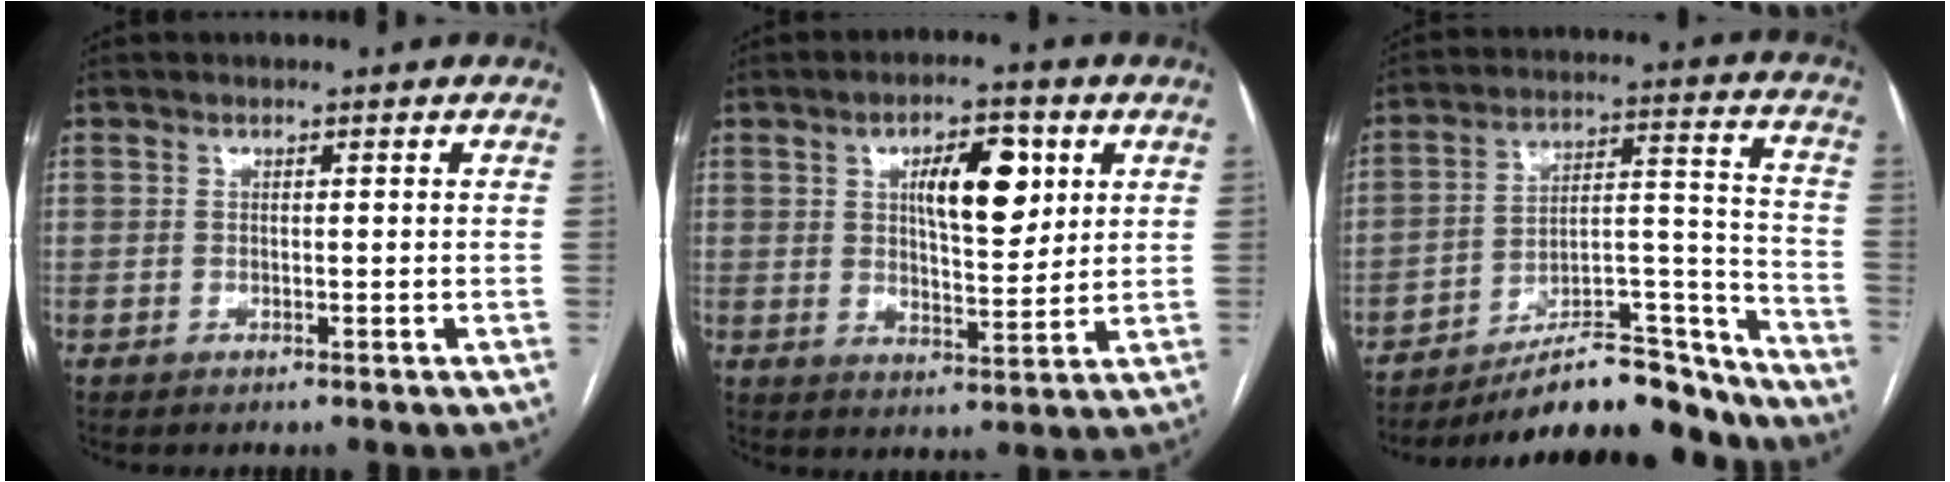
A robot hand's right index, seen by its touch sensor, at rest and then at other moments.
{"total": 9.4, "force": [3.2, 3.4, 8.2], "torque": [-0.128, 0.008, 0.055]}
{"total": 20.2, "force": [-18.2, 3.9, 7.7], "torque": [-0.081, 0.043, -0.281]}